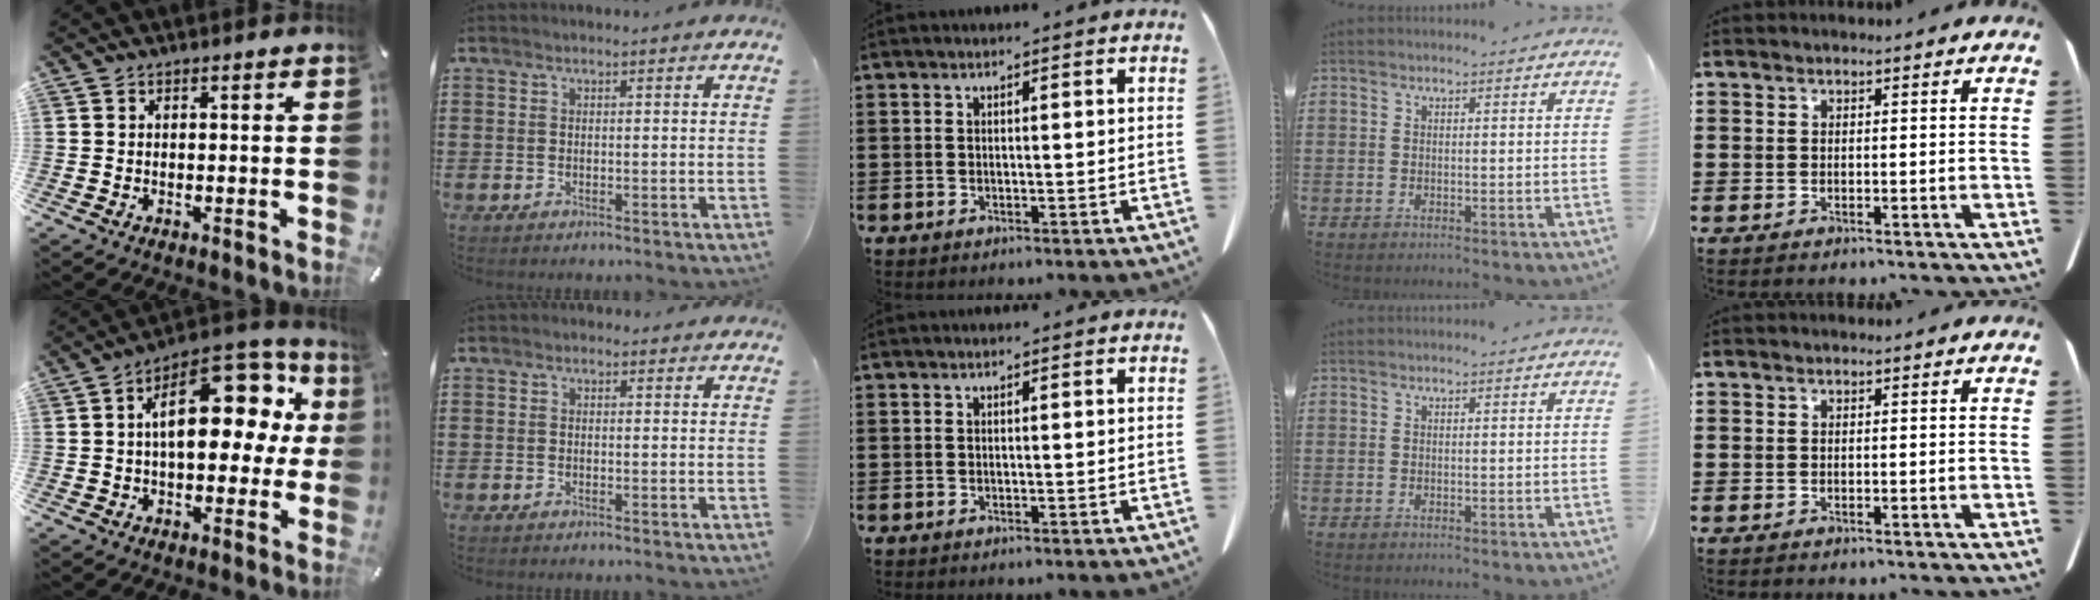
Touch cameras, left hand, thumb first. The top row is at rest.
{"thumb": {"total": 19.3, "force": [5.4, 10.7, 15.2], "torque": [-0.205, -0.029, 0.092]}, "index": {"total": 0.8, "force": [0.3, 0.6, 0.4], "torque": [-0.010, 0.006, 0.004]}}